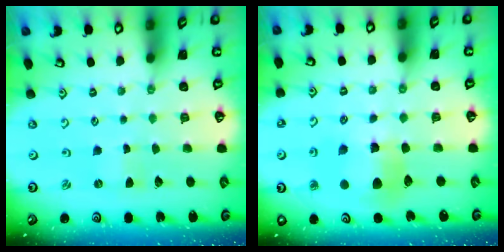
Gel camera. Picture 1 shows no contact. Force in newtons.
{"total": 9.7, "press": 9.6, "slide": 1.4}